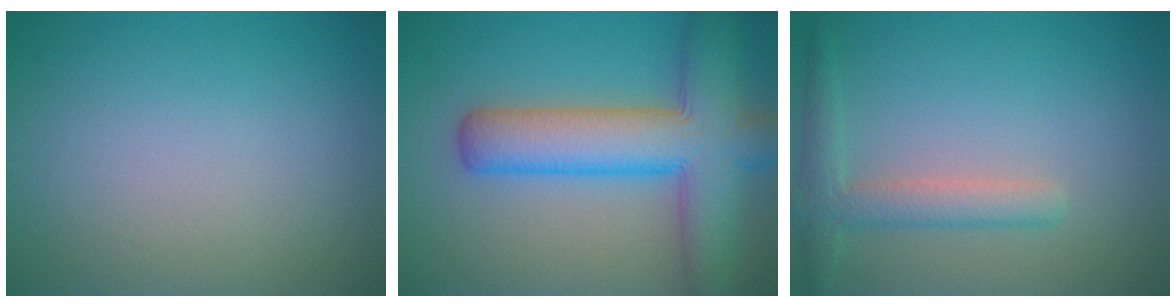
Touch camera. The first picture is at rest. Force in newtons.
{"total": 9.1, "press": 9.1, "slide": 0.4}
{"total": 3.0, "press": 3.0, "slide": 0.1}